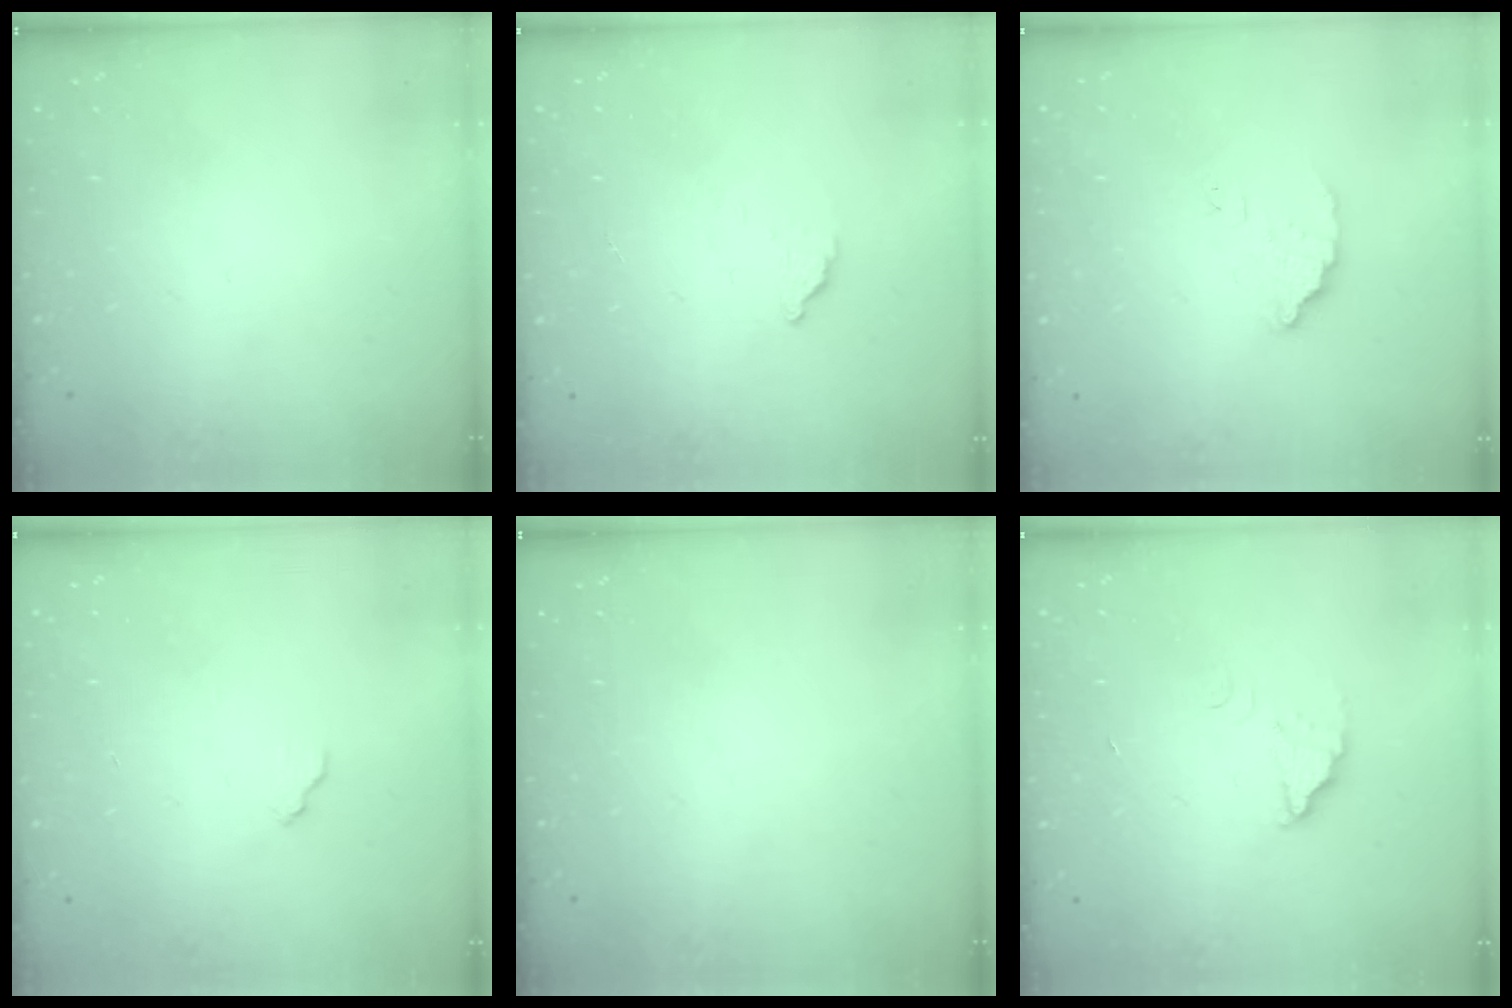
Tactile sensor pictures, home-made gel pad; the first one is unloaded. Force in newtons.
{"total": 2.8, "press": 2.7, "slide": 0.3}
{"total": 3.5, "press": 3.4, "slide": 0.4}
{"total": 4.8, "press": 4.8, "slide": 0.3}
{"total": 0.0}
{"total": 2.1, "press": 2.1, "slide": 0.1}